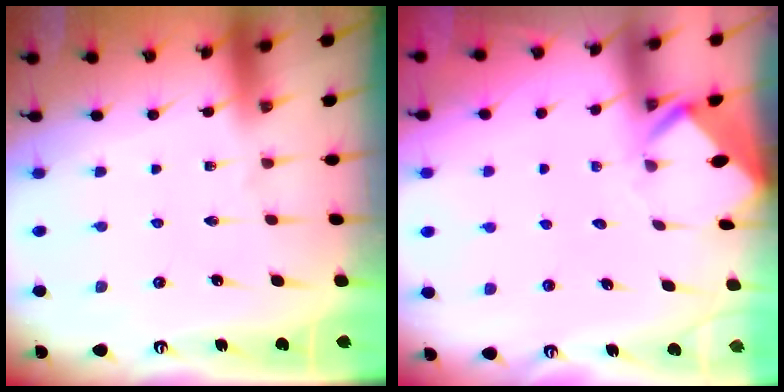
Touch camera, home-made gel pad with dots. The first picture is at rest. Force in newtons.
{"total": 3.7, "press": 3.7, "slide": 0.2}